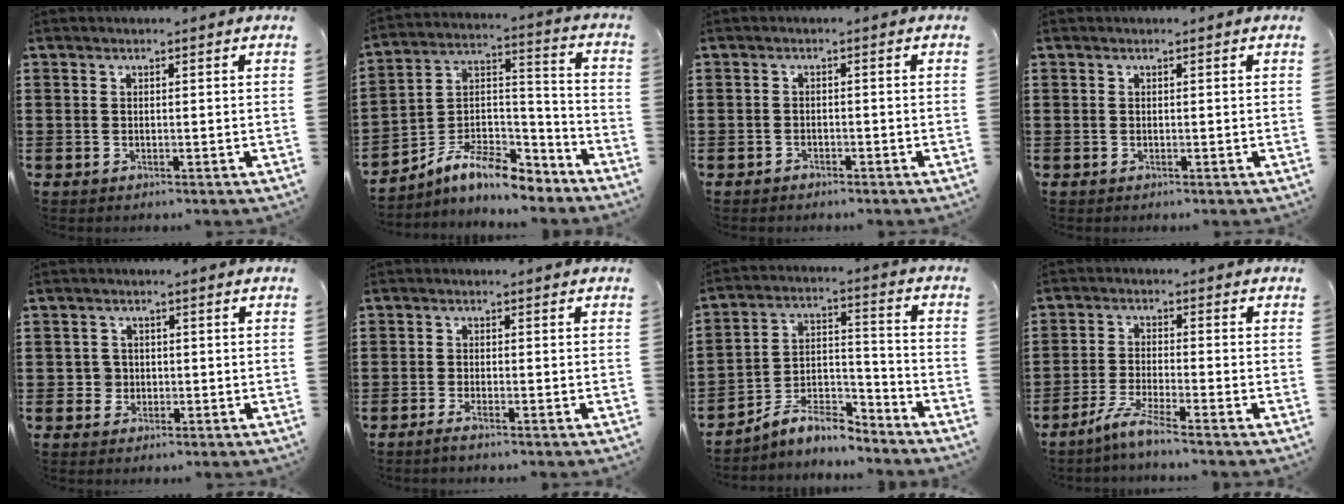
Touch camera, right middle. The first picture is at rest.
{"total": 9.3, "force": [-7.8, 2.7, 4.4], "torque": [-0.080, 0.018, -0.155]}
{"total": 1.0, "force": [-0.9, 0.4, 0.1], "torque": [-0.003, 0.002, -0.021]}
{"total": 0.0}
{"total": 1.9, "force": [-0.3, 1.9, 0.5], "torque": [-0.016, 0.006, -0.008]}
{"total": 1.3, "force": [-0.9, -0.3, 0.9], "torque": [-0.014, -0.003, -0.016]}
{"total": 8.1, "force": [-7.2, 2.3, 2.9], "torque": [-0.052, 0.017, -0.138]}
{"total": 4.6, "force": [-3.8, -0.2, 2.7], "torque": [-0.065, -0.011, -0.075]}